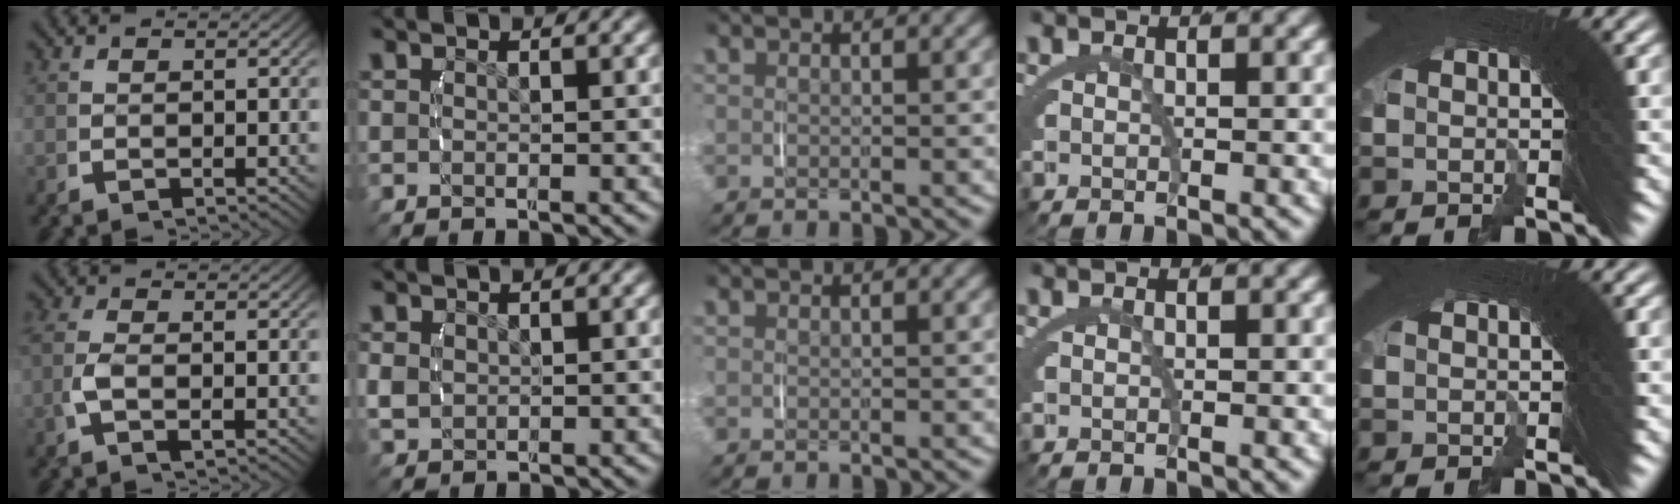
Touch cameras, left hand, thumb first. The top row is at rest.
{"thumb": {"total": 2.0, "force": [-0.1, 0.7, 1.9], "torque": [-0.059, -0.004, 0.000]}, "index": {"total": 1.8, "force": [0.0, 1.6, 0.8], "torque": [-0.030, -0.011, 0.012]}}